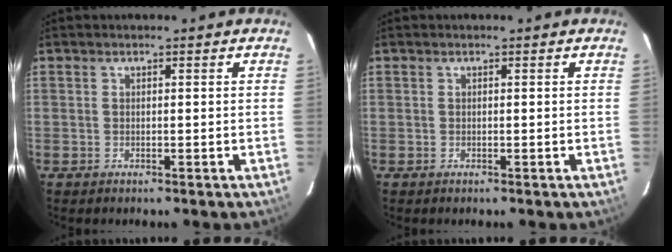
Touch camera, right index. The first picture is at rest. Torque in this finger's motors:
{"motor_torque": [0.01, 0.00, 0.01, 0.00]}